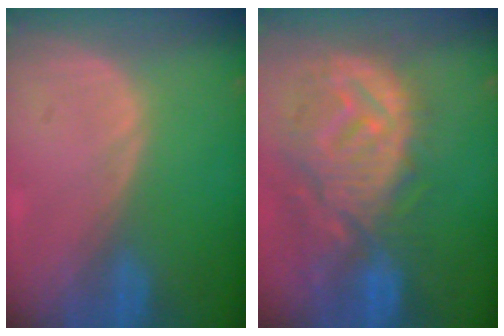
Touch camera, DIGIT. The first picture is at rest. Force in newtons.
{"total": 12.4, "press": 11.1, "slide": 5.7}